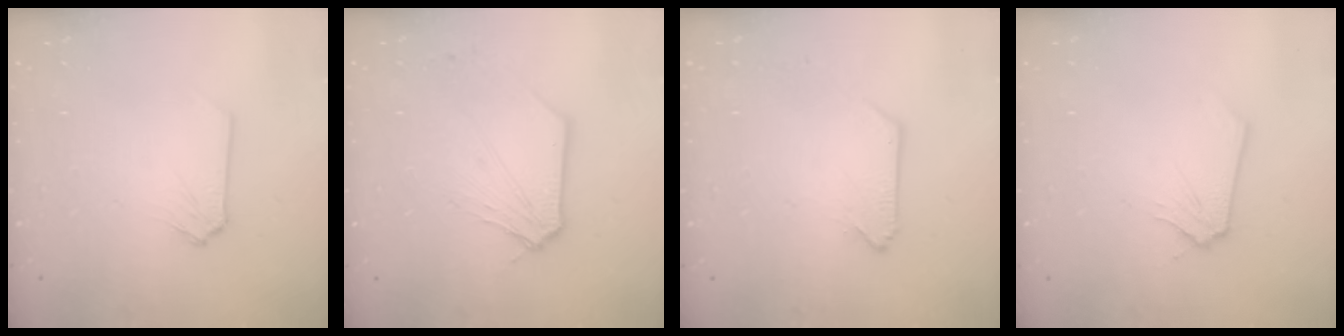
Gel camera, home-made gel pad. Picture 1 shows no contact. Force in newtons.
{"total": 7.6, "press": 7.5, "slide": 0.9}
{"total": 0.0}
{"total": 0.0}